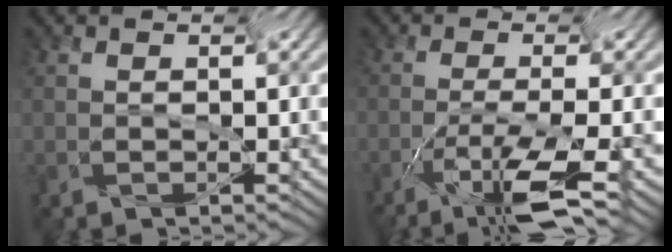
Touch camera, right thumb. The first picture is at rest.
{"total": 7.5, "force": [-6.5, 0.1, 3.7], "torque": [-0.079, 0.017, -0.111]}